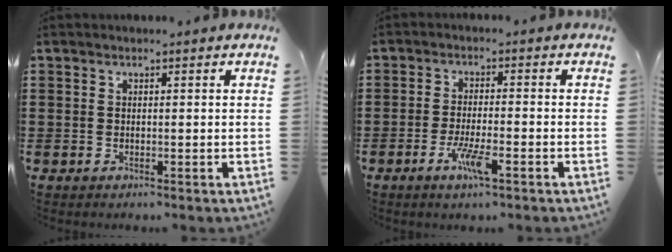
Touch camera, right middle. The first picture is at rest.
{"total": 4.8, "force": [-2.5, 0.8, 4.0], "torque": [-0.083, -0.008, -0.047]}